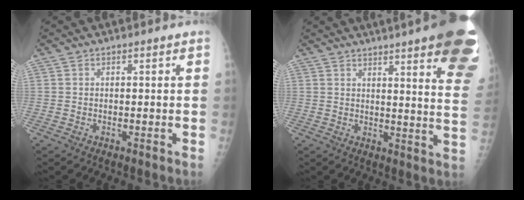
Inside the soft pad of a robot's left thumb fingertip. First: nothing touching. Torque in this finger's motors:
{"motor_torque": [2.32, 2.07, 1.80, -0.97, 0.39]}